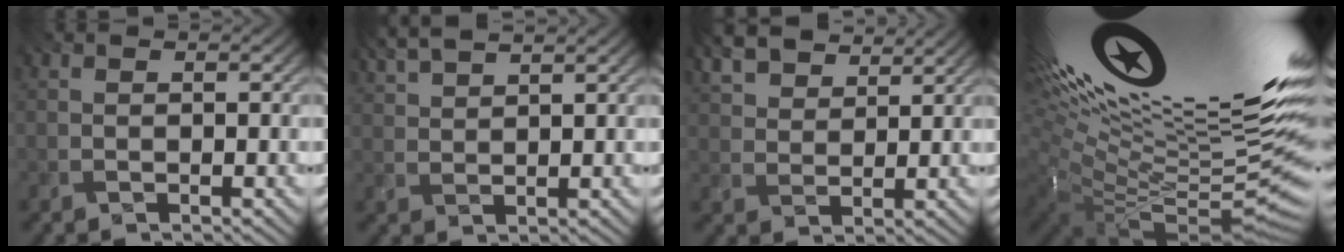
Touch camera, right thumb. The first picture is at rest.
{"total": 4.9, "force": [4.1, 0.9, 2.6], "torque": [-0.052, 0.008, 0.069]}
{"total": 8.3, "force": [6.3, 3.2, 4.2], "torque": [-0.116, -0.003, 0.115]}
{"total": 20.1, "force": [8.0, 4.4, 17.9], "torque": [-0.262, 0.028, 0.128]}